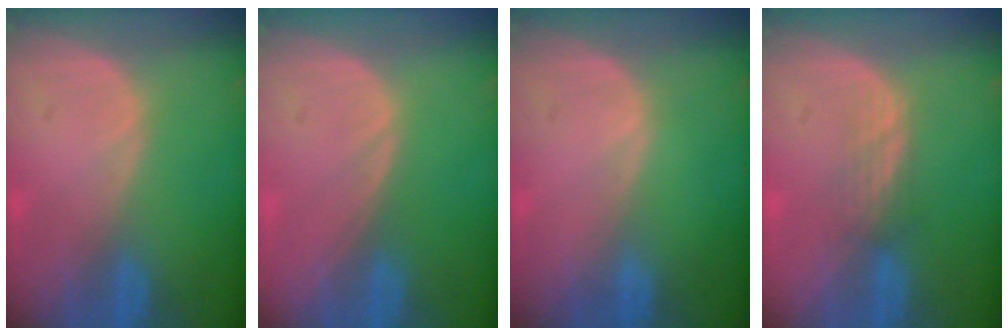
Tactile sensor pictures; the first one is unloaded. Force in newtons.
{"total": 0.0}
{"total": 0.0}
{"total": 2.5, "press": 2.3, "slide": 0.9}